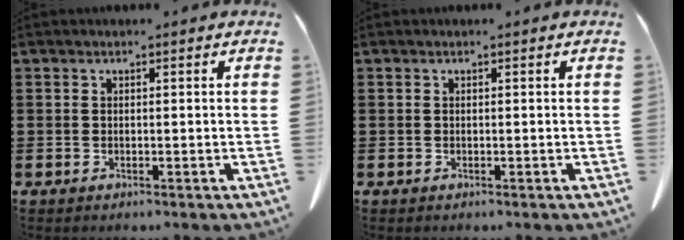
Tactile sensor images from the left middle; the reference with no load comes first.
{"total": 0.0}